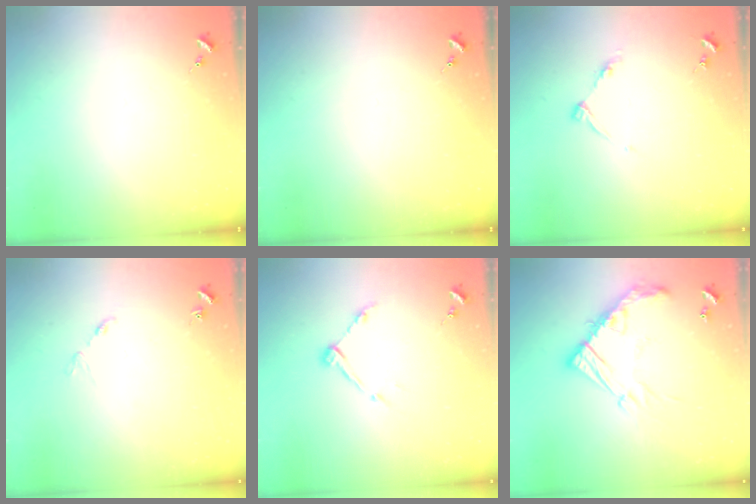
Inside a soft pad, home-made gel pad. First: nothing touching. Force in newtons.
{"total": 0.0}
{"total": 6.0, "press": 6.0, "slide": 0.7}
{"total": 3.8, "press": 3.8, "slide": 0.5}
{"total": 8.7, "press": 8.7, "slide": 0.5}
{"total": 17.6, "press": 17.6, "slide": 1.2}